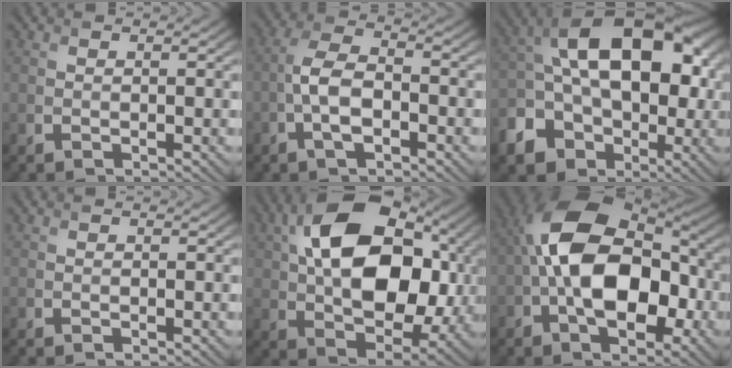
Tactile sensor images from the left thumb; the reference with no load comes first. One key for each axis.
{"total": 6.1, "fx": -2.0, "fy": 2.8, "fz": 5.1, "tx": -0.103, "ty": 0.010, "tz": -0.048}
{"total": 17.9, "fx": -2.3, "fy": 12.1, "fz": 12.9, "tx": -0.207, "ty": -0.005, "tz": -0.038}
{"total": 0.0}
{"total": 18.2, "fx": 3.6, "fy": 11.4, "fz": 13.6, "tx": -0.236, "ty": 0.013, "tz": 0.056}
{"total": 15.8, "fx": -1.0, "fy": 9.6, "fz": 12.5, "tx": -0.204, "ty": 0.016, "tz": -0.033}